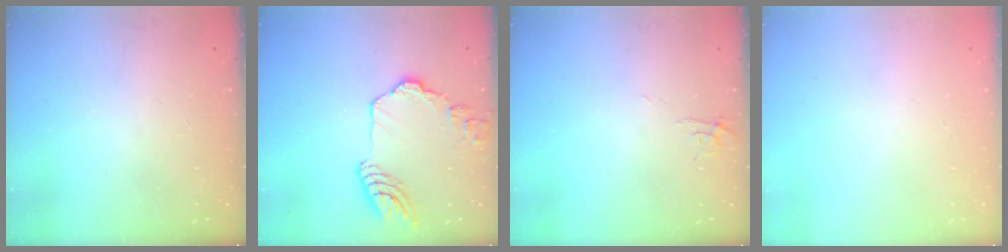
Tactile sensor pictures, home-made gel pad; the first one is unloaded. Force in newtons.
{"total": 15.5, "press": 15.4, "slide": 1.6}
{"total": 4.5, "press": 4.5, "slide": 0.3}
{"total": 0.0}